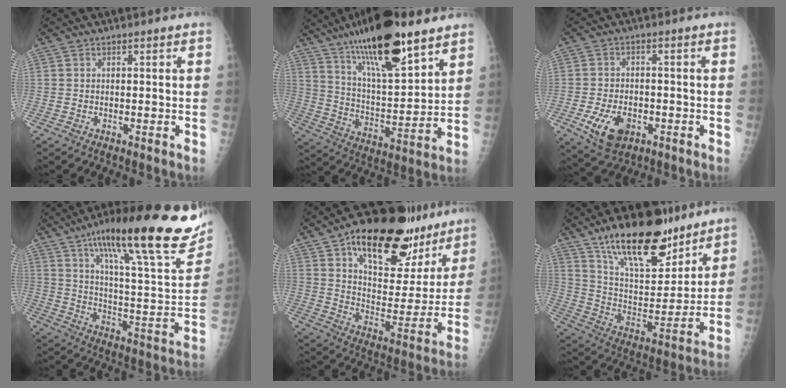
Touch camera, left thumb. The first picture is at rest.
{"total": 21.8, "force": [14.6, 6.0, 15.1], "torque": [-0.242, -0.061, 0.253]}
{"total": 8.2, "force": [-3.0, 5.3, 5.4], "torque": [-0.089, 0.004, -0.045]}
{"total": 30.5, "force": [17.9, 6.7, 23.8], "torque": [-0.330, -0.037, 0.273]}
{"total": 27.6, "force": [17.8, 13.0, 16.7], "torque": [-0.195, -0.047, 0.270]}
{"total": 22.6, "force": [15.8, 9.2, 13.3], "torque": [-0.169, -0.077, 0.269]}